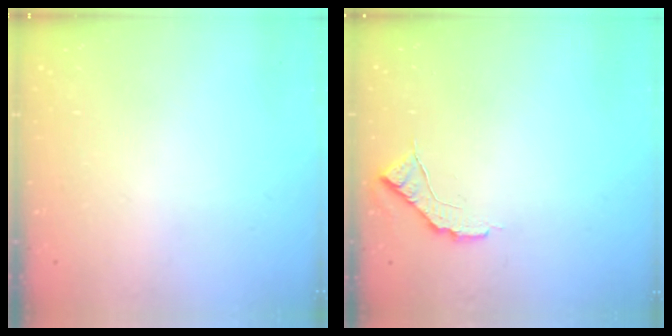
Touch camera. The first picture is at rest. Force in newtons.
{"total": 6.7, "press": 6.7, "slide": 0.6}